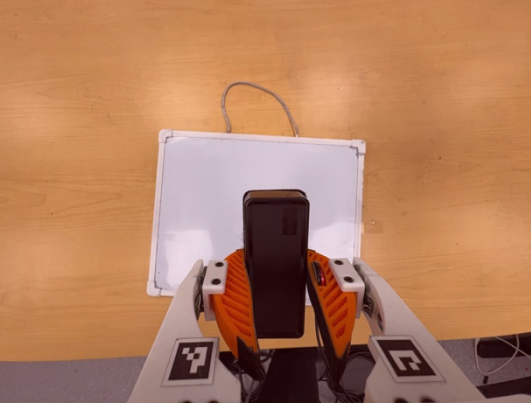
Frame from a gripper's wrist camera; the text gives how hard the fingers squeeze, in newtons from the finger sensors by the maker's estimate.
{"total": 6.0, "left": 5.1, "right": 6.9}